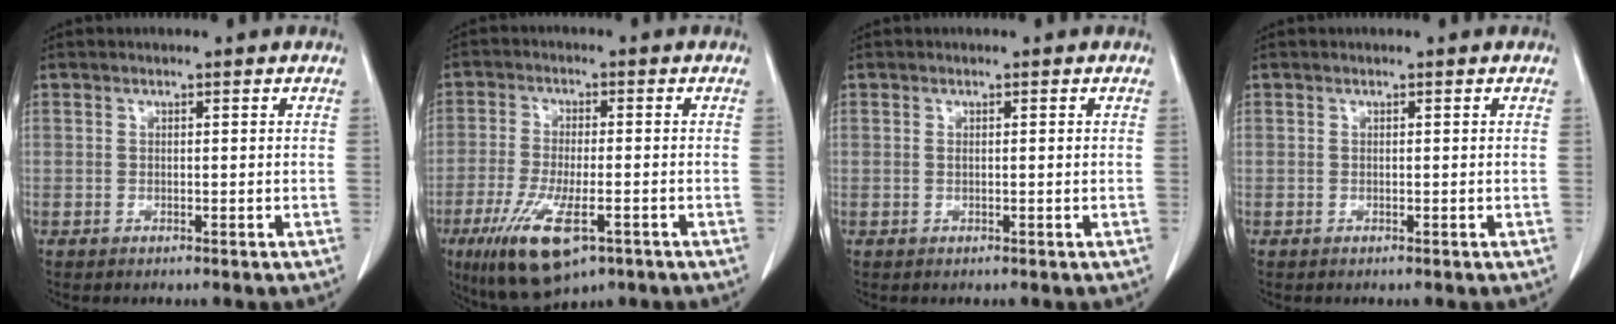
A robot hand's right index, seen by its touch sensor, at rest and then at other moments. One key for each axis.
{"total": 11.4, "fx": -5.7, "fy": 3.3, "fz": 9.3, "tx": -0.179, "ty": -0.026, "tz": -0.089}
{"total": 0.7, "fx": 0.1, "fy": 0.1, "fz": 0.7, "tx": -0.017, "ty": -0.001, "tz": 0.004}
{"total": 0.0}